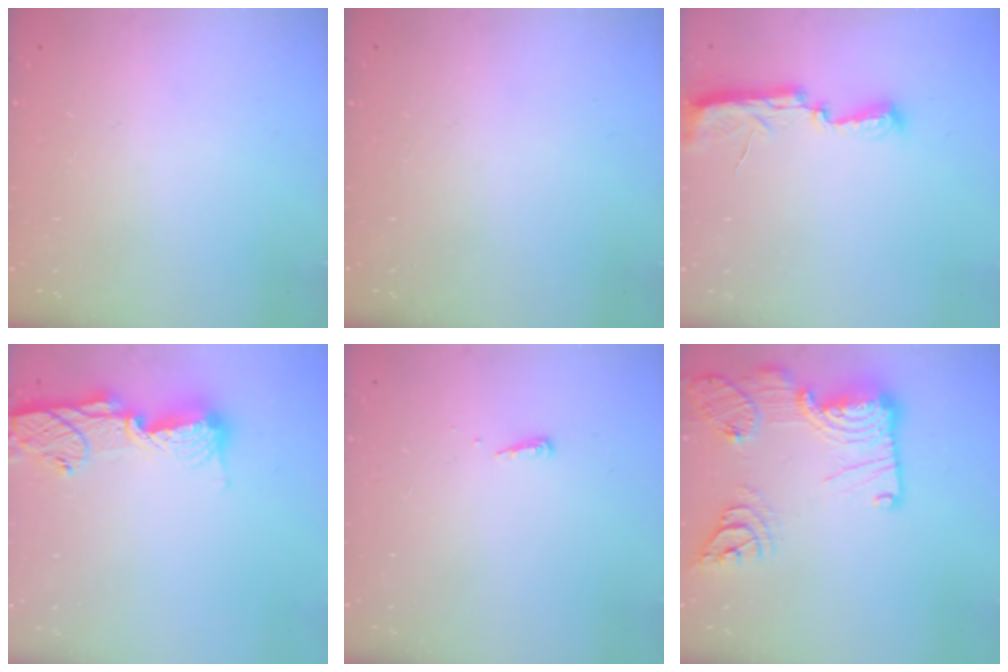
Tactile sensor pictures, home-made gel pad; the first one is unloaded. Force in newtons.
{"total": 0.0}
{"total": 7.4, "press": 7.3, "slide": 0.6}
{"total": 12.9, "press": 12.9, "slide": 1.2}
{"total": 3.9, "press": 3.9, "slide": 0.4}
{"total": 22.9, "press": 22.8, "slide": 2.3}